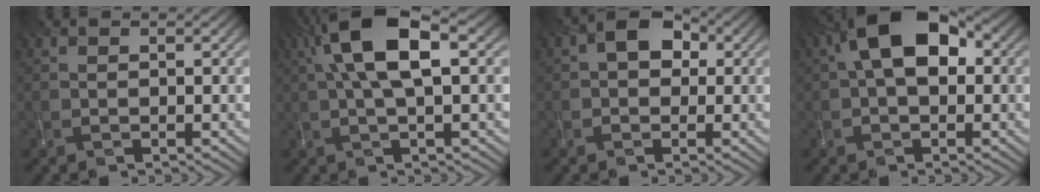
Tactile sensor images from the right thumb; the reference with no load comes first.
{"total": 10.5, "force": [3.0, 3.4, 9.5], "torque": [-0.192, 0.026, 0.051]}
{"total": 5.2, "force": [0.9, 3.8, 3.4], "torque": [-0.051, 0.017, -0.002]}
{"total": 10.3, "force": [2.1, 5.7, 8.3], "torque": [-0.154, 0.025, 0.023]}